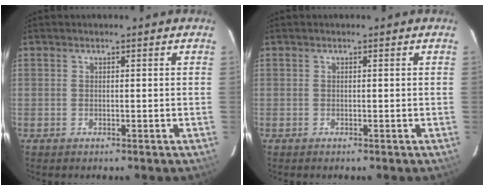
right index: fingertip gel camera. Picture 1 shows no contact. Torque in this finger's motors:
{"motor_torque": [0.04, -0.08, 0.02, 0.01]}